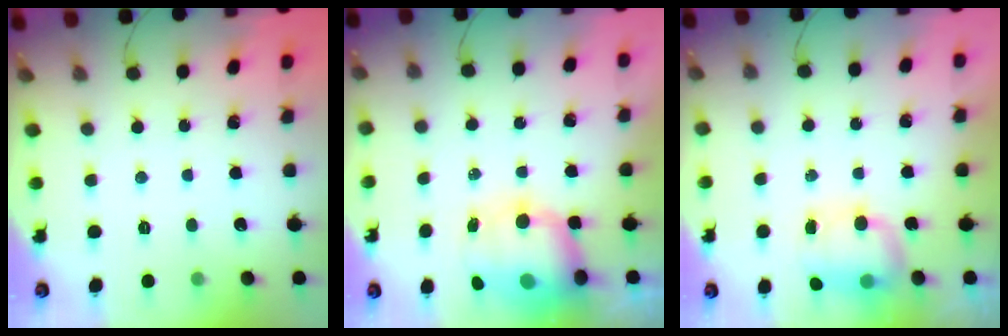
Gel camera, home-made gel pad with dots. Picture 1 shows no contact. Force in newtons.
{"total": 10.9, "press": 10.5, "slide": 2.6}
{"total": 11.2, "press": 9.0, "slide": 6.7}